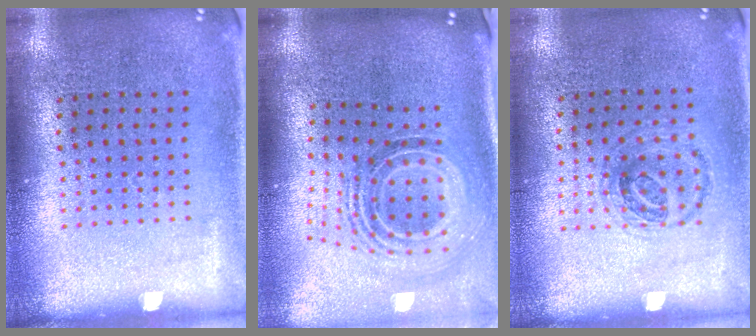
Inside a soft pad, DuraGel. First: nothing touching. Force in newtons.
{"total": 2.0, "press": 1.4, "slide": 1.3}
{"total": 0.9, "press": 0.9, "slide": 0.3}